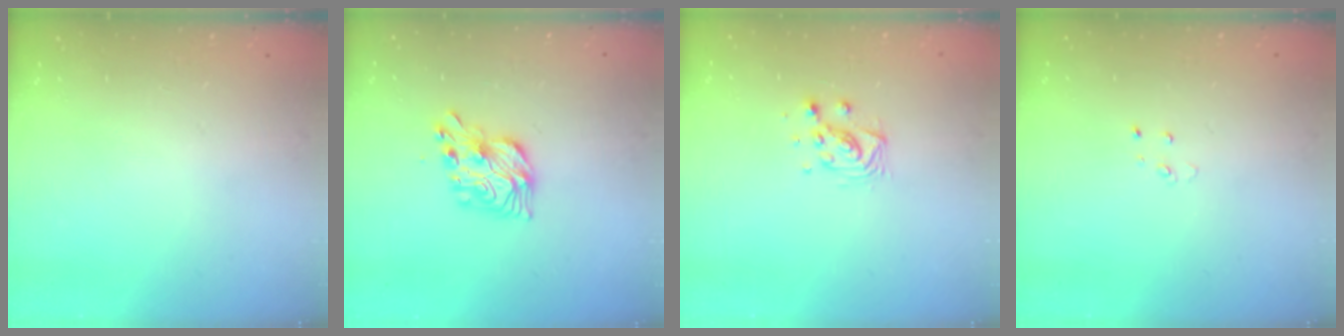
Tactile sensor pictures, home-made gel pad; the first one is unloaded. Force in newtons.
{"total": 11.5, "press": 11.5, "slide": 0.4}
{"total": 7.8, "press": 7.8, "slide": 0.3}
{"total": 2.5, "press": 2.5, "slide": 0.2}